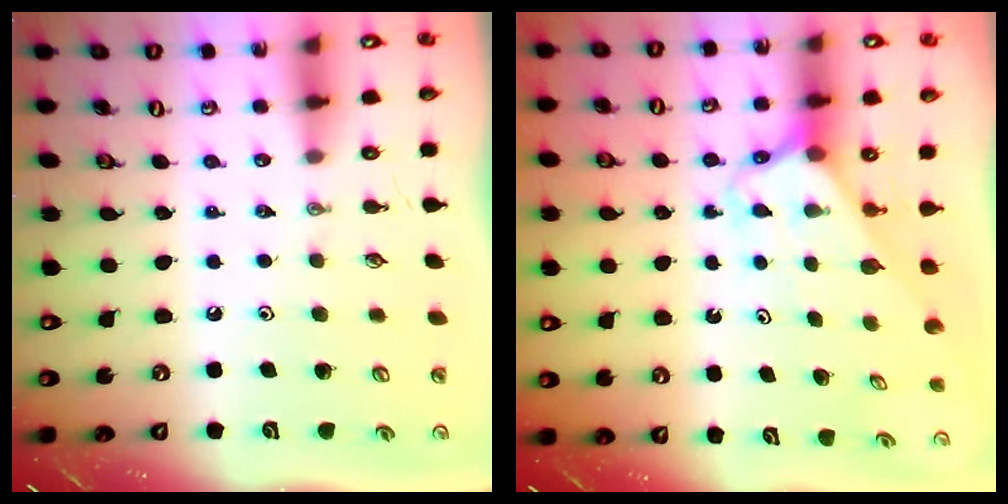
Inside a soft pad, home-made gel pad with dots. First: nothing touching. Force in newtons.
{"total": 2.7, "press": 2.7, "slide": 0.1}